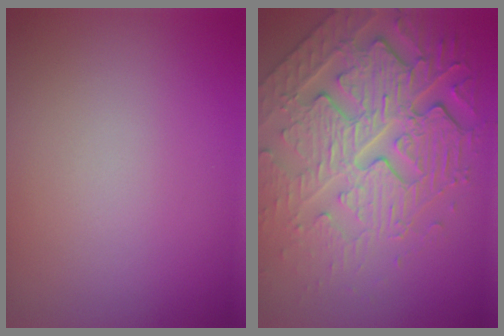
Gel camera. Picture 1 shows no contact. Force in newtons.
{"total": 8.6, "press": 5.9, "slide": 6.2}